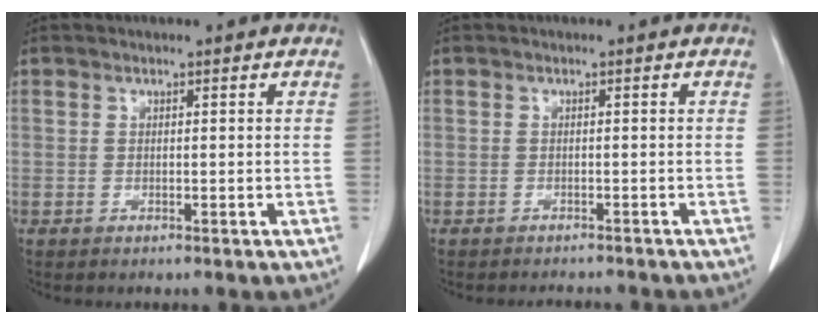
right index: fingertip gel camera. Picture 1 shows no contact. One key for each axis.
{"total": 3.7, "fx": -3.4, "fy": 1.3, "fz": 0.7, "tx": -0.005, "ty": -0.003, "tz": -0.042}